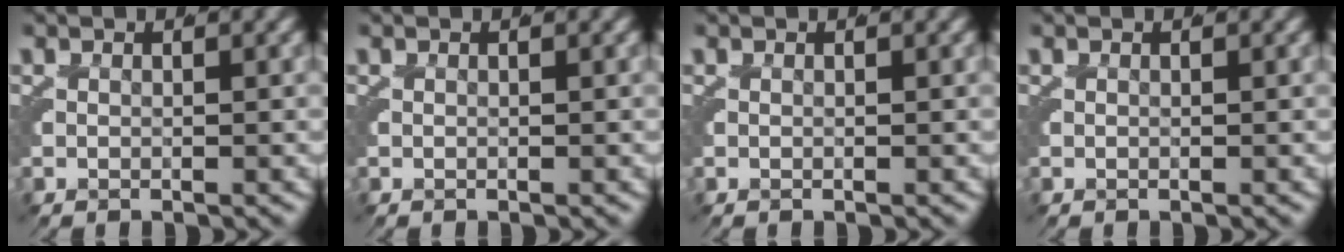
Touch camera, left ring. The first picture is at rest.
{"total": 0.0}
{"total": 0.0}
{"total": 0.0}